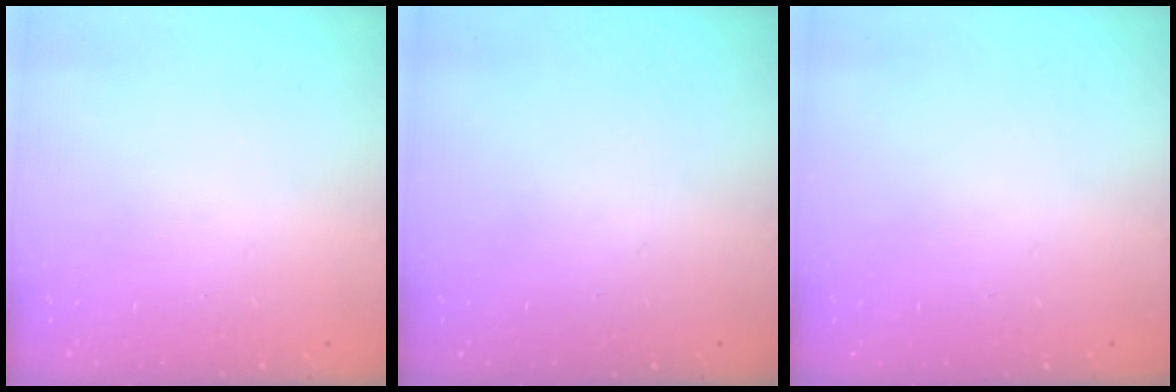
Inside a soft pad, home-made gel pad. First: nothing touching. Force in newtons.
{"total": 0.0}
{"total": 0.0}